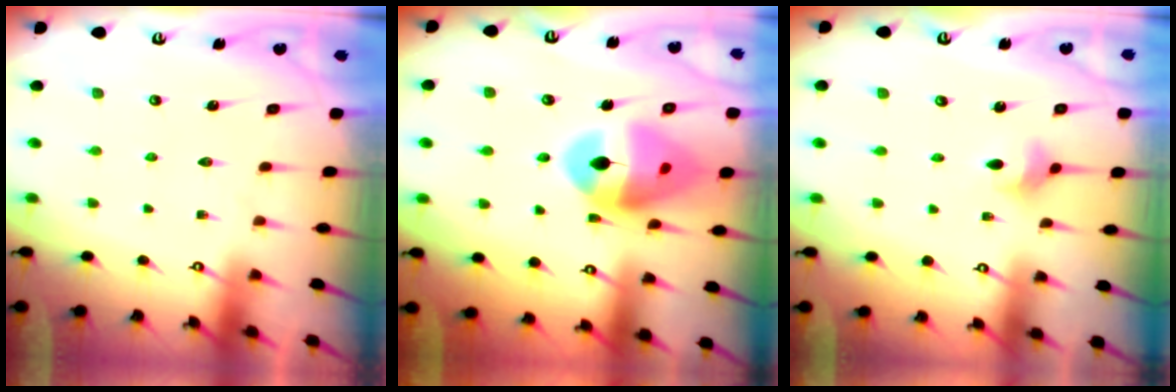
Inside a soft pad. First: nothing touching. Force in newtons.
{"total": 16.4, "press": 16.2, "slide": 2.3}
{"total": 3.5, "press": 3.4, "slide": 0.7}